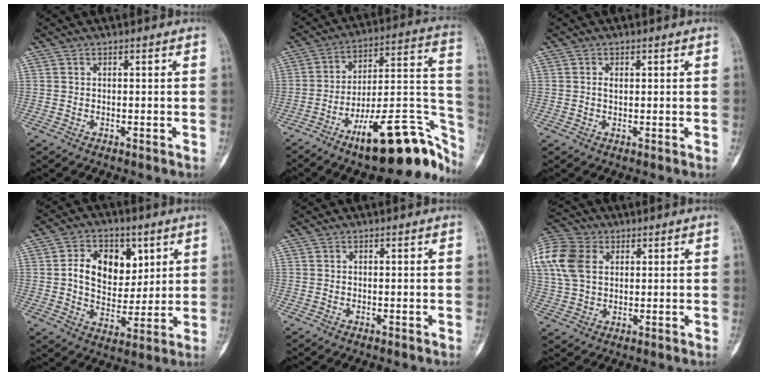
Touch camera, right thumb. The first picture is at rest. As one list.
[{"total": 24.4, "force": [-13.8, 7.7, 18.6], "torque": [-0.180, 0.107, -0.205]}, {"total": 1.3, "force": [0.3, 0.9, 0.9], "torque": [-0.014, 0.003, 0.005]}, {"total": 12.9, "force": [3.6, 9.2, 8.3], "torque": [-0.087, -0.008, 0.066]}, {"total": 0.0}, {"total": 15.0, "force": [4.3, 10.6, 9.7], "torque": [-0.222, 0.010, 0.079]}]